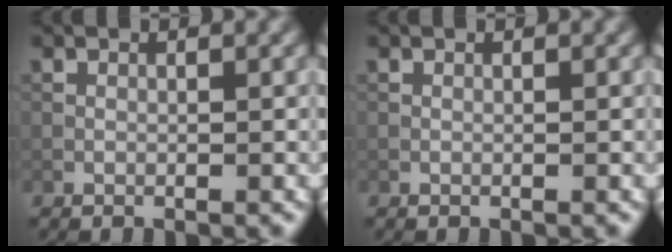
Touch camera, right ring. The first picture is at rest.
{"total": 0.0}